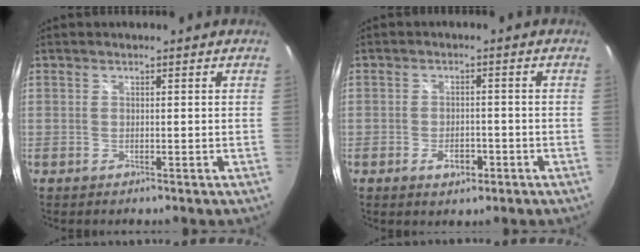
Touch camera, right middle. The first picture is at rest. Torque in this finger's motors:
{"motor_torque": [0.83, -0.19, 0.04, 0.02]}